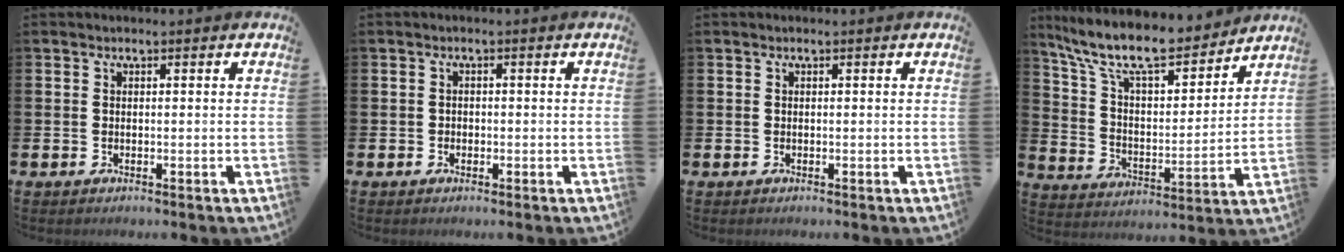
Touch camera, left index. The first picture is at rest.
{"total": 0.9, "force": [-0.5, 0.7, 0.0], "torque": [-0.001, 0.005, -0.011]}
{"total": 0.0}
{"total": 11.7, "force": [10.3, 2.8, 4.9], "torque": [-0.131, -0.063, 0.178]}